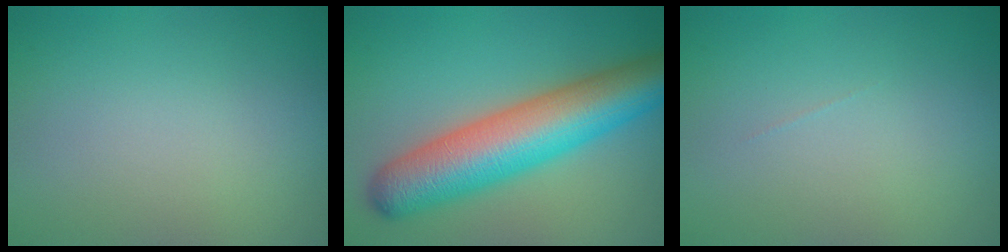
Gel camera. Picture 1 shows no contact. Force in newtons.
{"total": 10.7, "press": 10.7, "slide": 0.3}
{"total": 0.0}